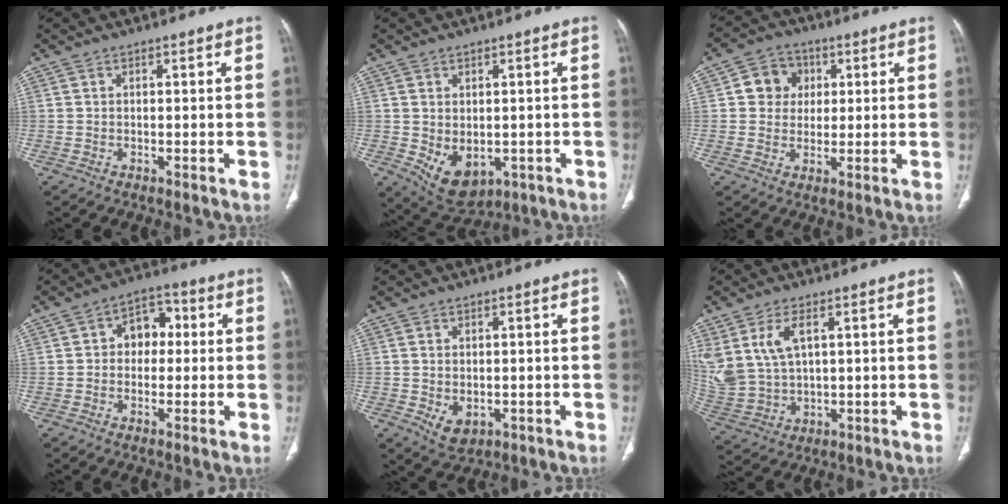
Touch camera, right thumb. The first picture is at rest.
{"total": 8.1, "force": [-1.7, 5.5, 5.8], "torque": [-0.078, -0.006, -0.001]}
{"total": 7.3, "force": [1.7, 6.6, 2.6], "torque": [-0.002, 0.003, 0.023]}
{"total": 7.1, "force": [0.7, 5.3, 4.7], "torque": [-0.034, 0.021, 0.003]}
{"total": 4.2, "force": [-0.7, 3.0, 2.9], "torque": [-0.042, -0.005, 0.005]}
{"total": 11.1, "force": [4.2, 6.3, 8.0], "torque": [-0.182, -0.010, 0.101]}